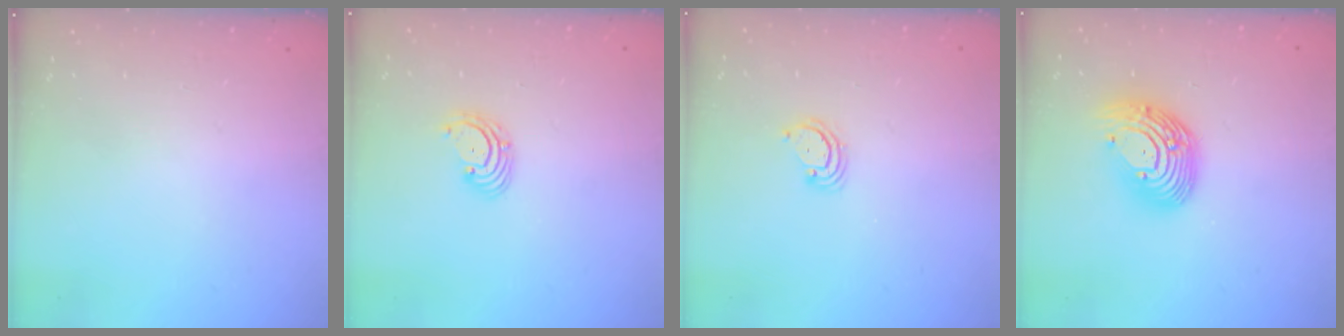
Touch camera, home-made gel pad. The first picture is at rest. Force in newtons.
{"total": 2.9, "press": 2.9, "slide": 0.3}
{"total": 2.9, "press": 2.9, "slide": 0.3}
{"total": 15.0, "press": 14.9, "slide": 1.5}